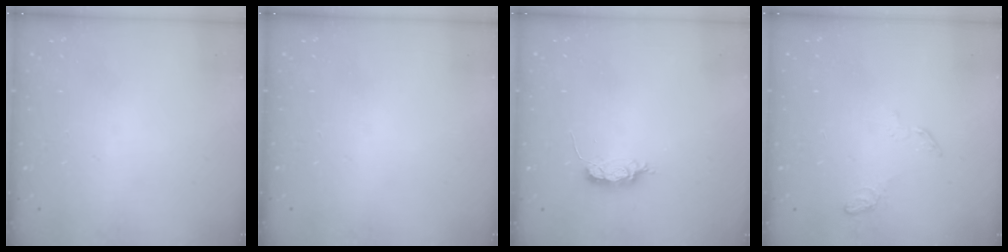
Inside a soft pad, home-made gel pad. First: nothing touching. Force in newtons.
{"total": 0.0}
{"total": 4.3, "press": 4.2, "slide": 0.5}
{"total": 4.5, "press": 4.5, "slide": 0.5}